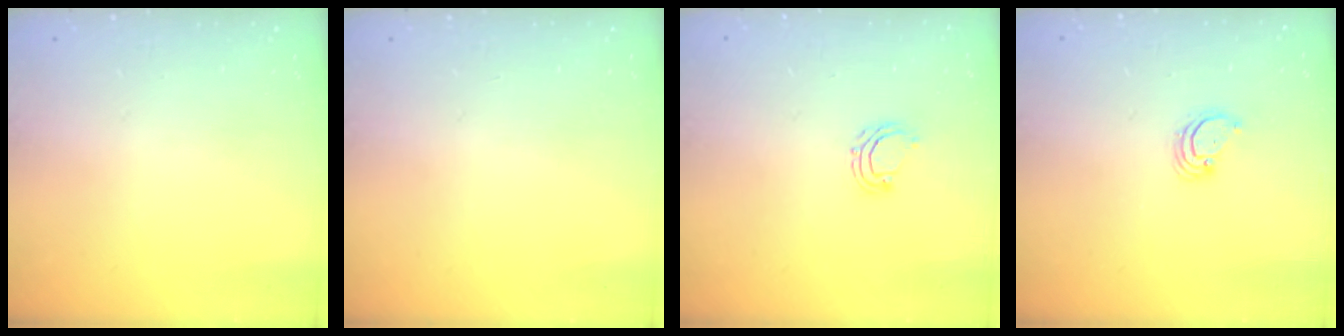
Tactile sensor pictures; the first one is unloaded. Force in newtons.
{"total": 0.0}
{"total": 5.2, "press": 5.0, "slide": 1.2}
{"total": 2.9, "press": 2.9, "slide": 0.3}